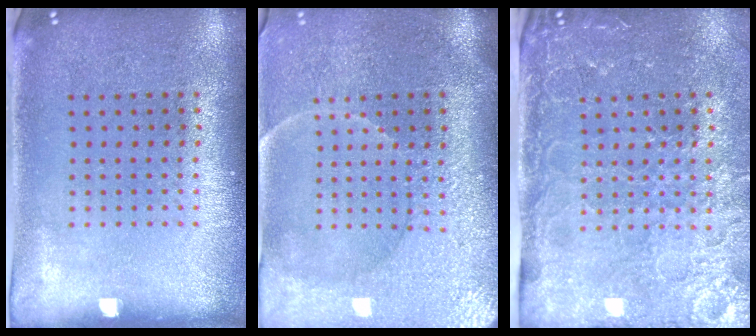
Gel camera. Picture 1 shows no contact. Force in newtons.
{"total": 3.9, "press": 3.6, "slide": 1.5}
{"total": 4.1, "press": 3.6, "slide": 2.0}